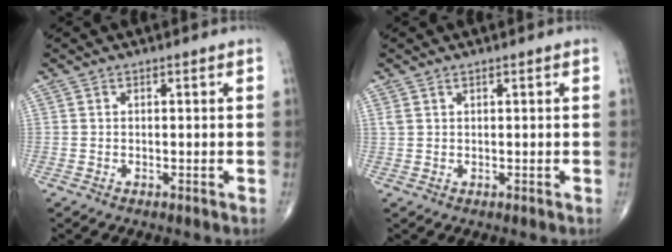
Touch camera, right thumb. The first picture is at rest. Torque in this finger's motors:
{"motor_torque": [0.03, 0.13, 0.13, 0.49, 0.01]}